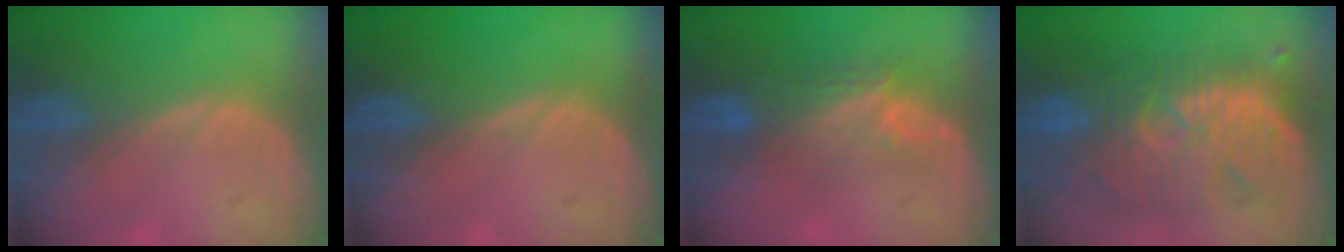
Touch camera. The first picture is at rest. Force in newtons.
{"total": 0.0}
{"total": 5.2, "press": 5.0, "slide": 1.4}
{"total": 11.5, "press": 10.9, "slide": 3.7}